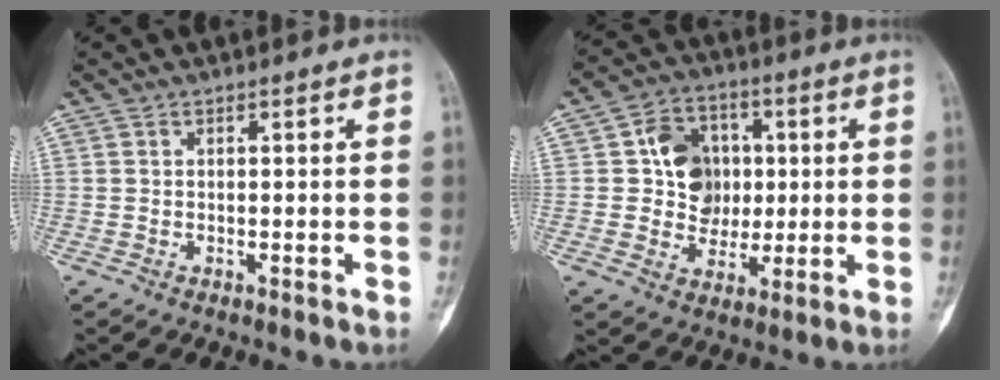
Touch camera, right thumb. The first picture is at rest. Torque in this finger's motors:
{"motor_torque": [1.60, 2.99, 0.00, 0.17, 0.00]}